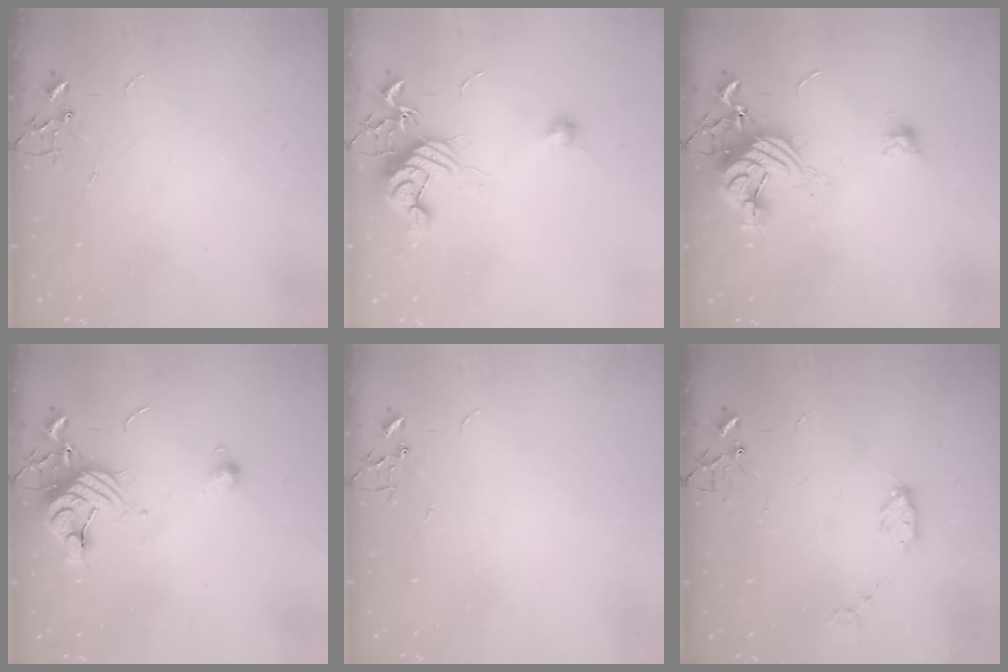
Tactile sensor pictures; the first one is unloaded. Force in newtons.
{"total": 12.4, "press": 12.3, "slide": 1.0}
{"total": 12.9, "press": 12.9, "slide": 1.2}
{"total": 11.4, "press": 11.3, "slide": 1.2}
{"total": 0.0}
{"total": 4.9, "press": 4.8, "slide": 0.6}